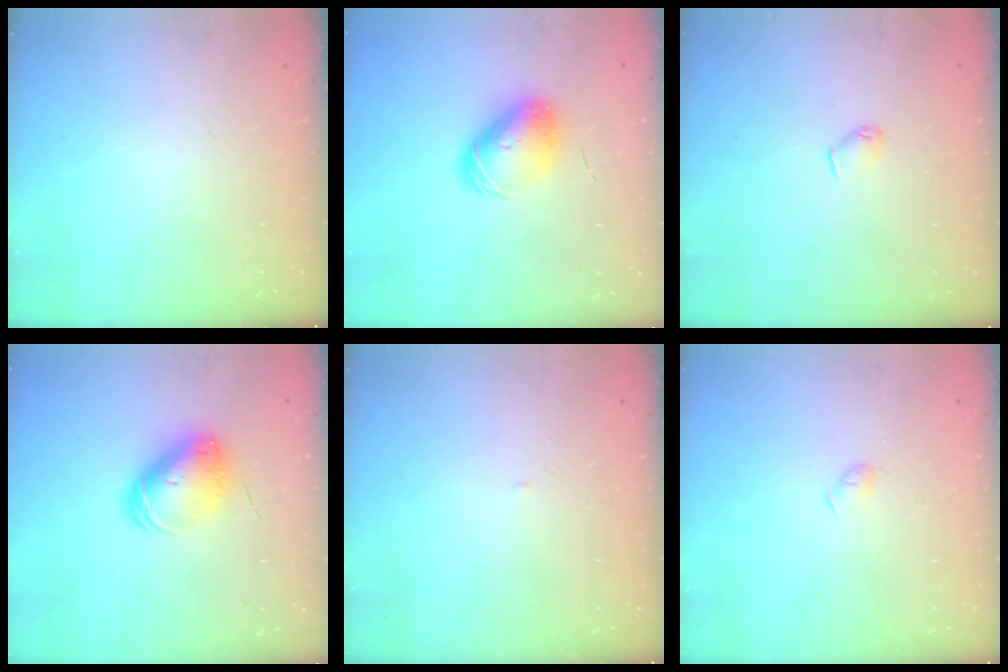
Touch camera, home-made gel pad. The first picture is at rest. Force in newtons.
{"total": 9.0, "press": 9.0, "slide": 0.2}
{"total": 4.0, "press": 3.9, "slide": 0.8}
{"total": 9.6, "press": 9.6, "slide": 0.8}
{"total": 1.8, "press": 1.8, "slide": 0.3}
{"total": 2.9, "press": 2.9, "slide": 0.6}